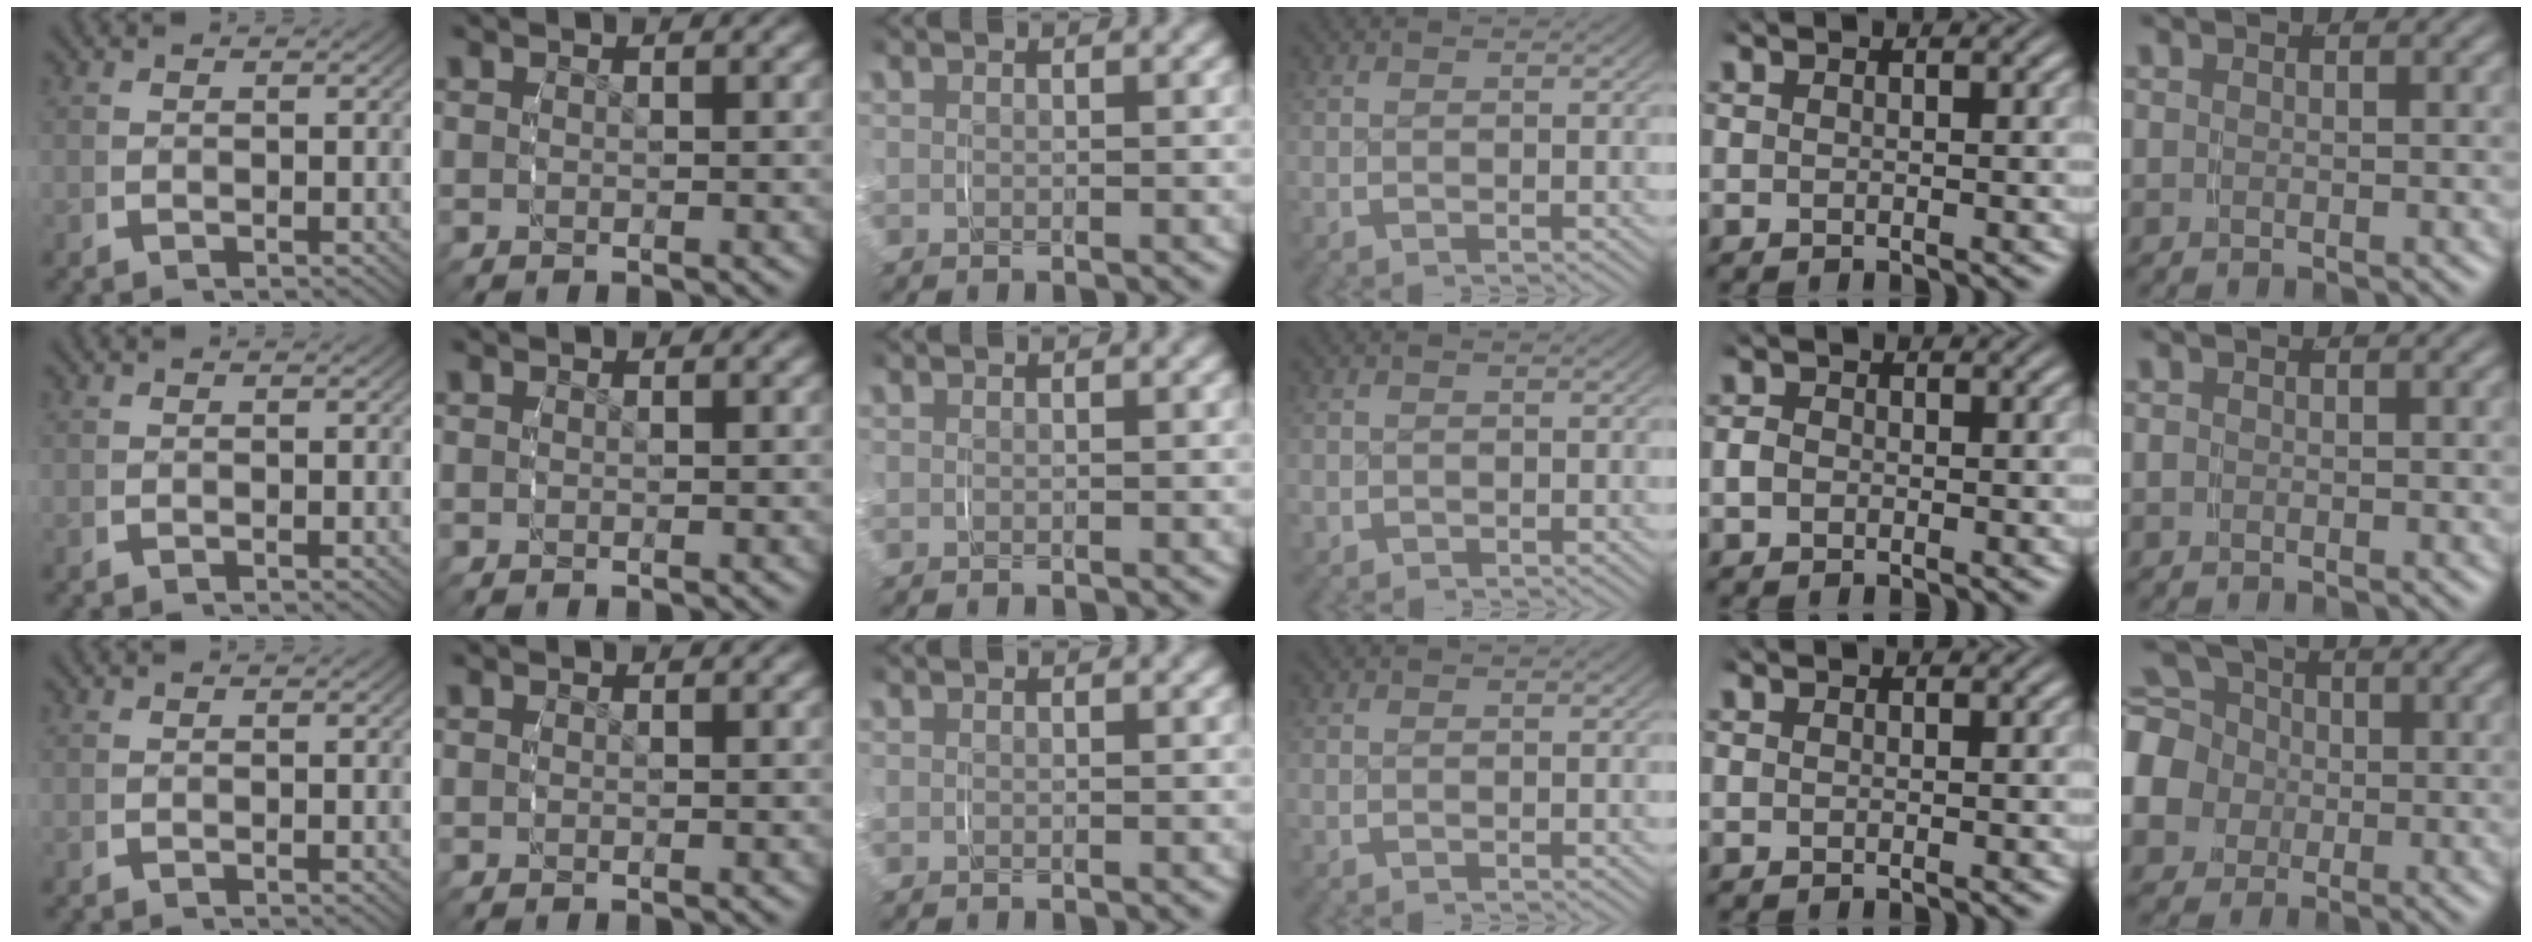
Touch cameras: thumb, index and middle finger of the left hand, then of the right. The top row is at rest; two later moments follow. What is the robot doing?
{"motion": "grasp_and_lifting", "object": "paper towel"}